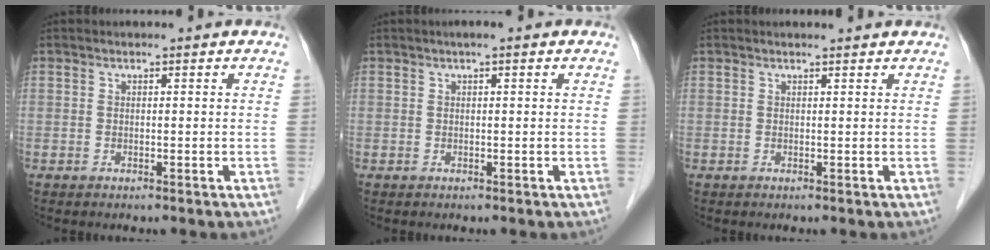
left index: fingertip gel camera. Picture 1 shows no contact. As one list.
[{"total": 1.8, "force": [1.0, 0.5, 1.4], "torque": [-0.017, 0.008, 0.013]}, {"total": 2.1, "force": [2.0, 0.4, 0.6], "torque": [0.000, 0.009, 0.027]}]